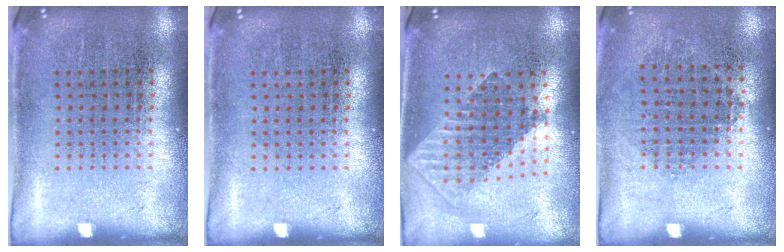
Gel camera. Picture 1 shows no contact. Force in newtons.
{"total": 0.0}
{"total": 1.8, "press": 1.4, "slide": 1.1}
{"total": 0.8, "press": 0.8, "slide": 0.3}